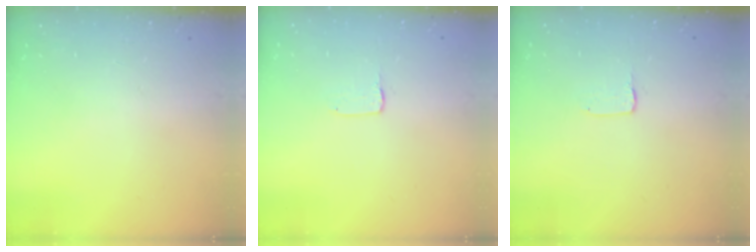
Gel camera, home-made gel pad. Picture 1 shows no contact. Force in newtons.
{"total": 1.0, "press": 1.0, "slide": 0.1}
{"total": 1.0, "press": 1.0, "slide": 0.1}